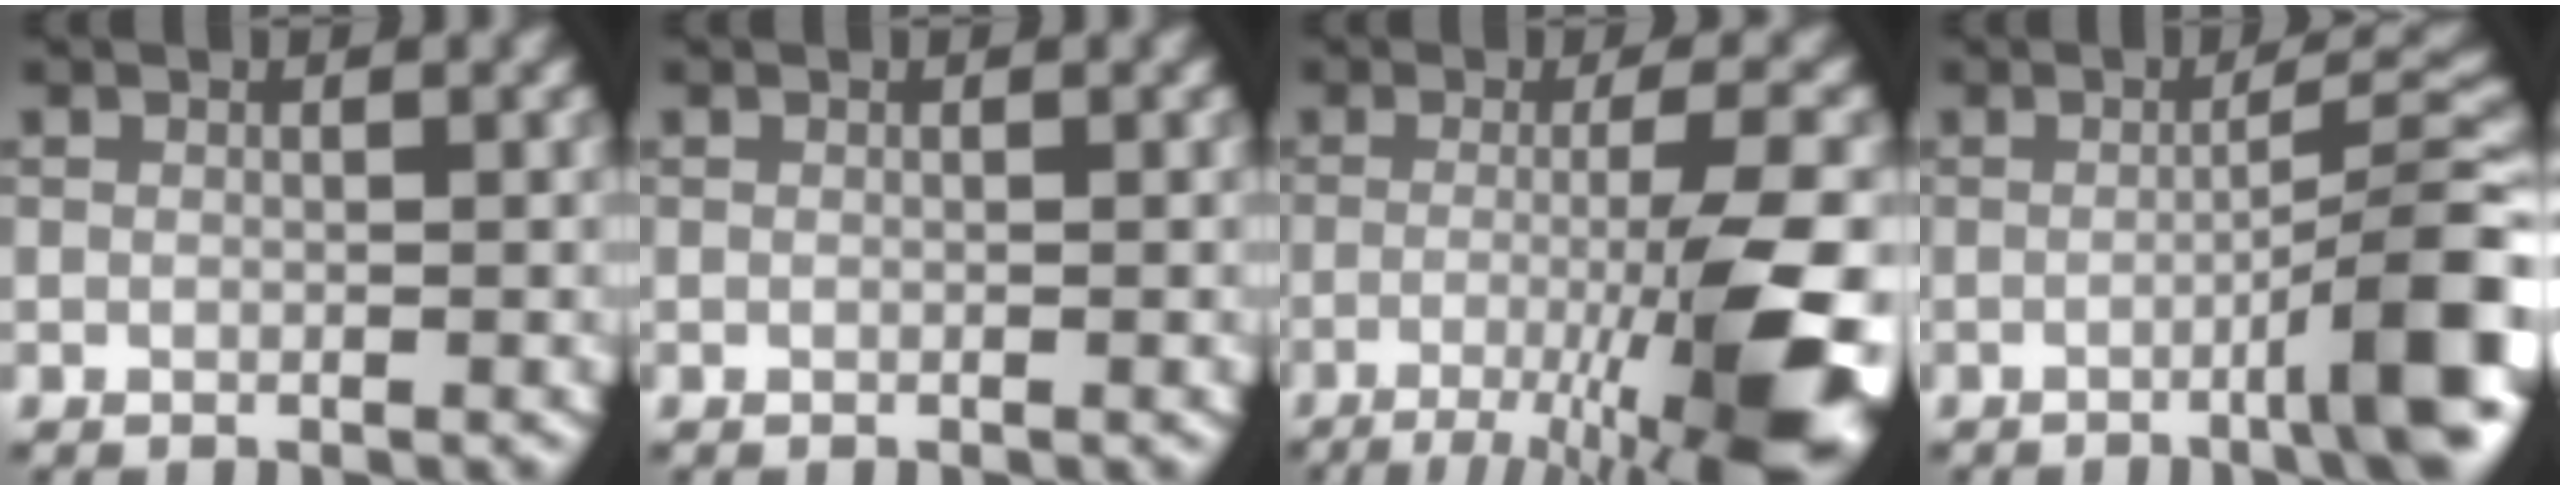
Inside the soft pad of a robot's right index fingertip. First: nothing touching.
{"total": 0.0}
{"total": 11.9, "force": [-4.5, 2.2, 10.8], "torque": [-0.149, -0.004, -0.074]}
{"total": 8.9, "force": [-3.2, 1.3, 8.2], "torque": [-0.097, 0.019, -0.051]}